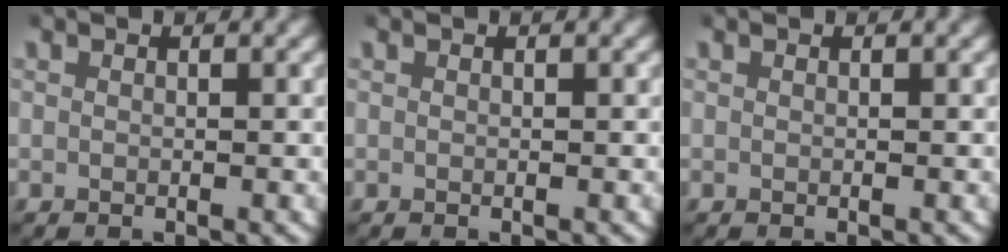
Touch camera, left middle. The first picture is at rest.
{"total": 0.0}
{"total": 0.0}